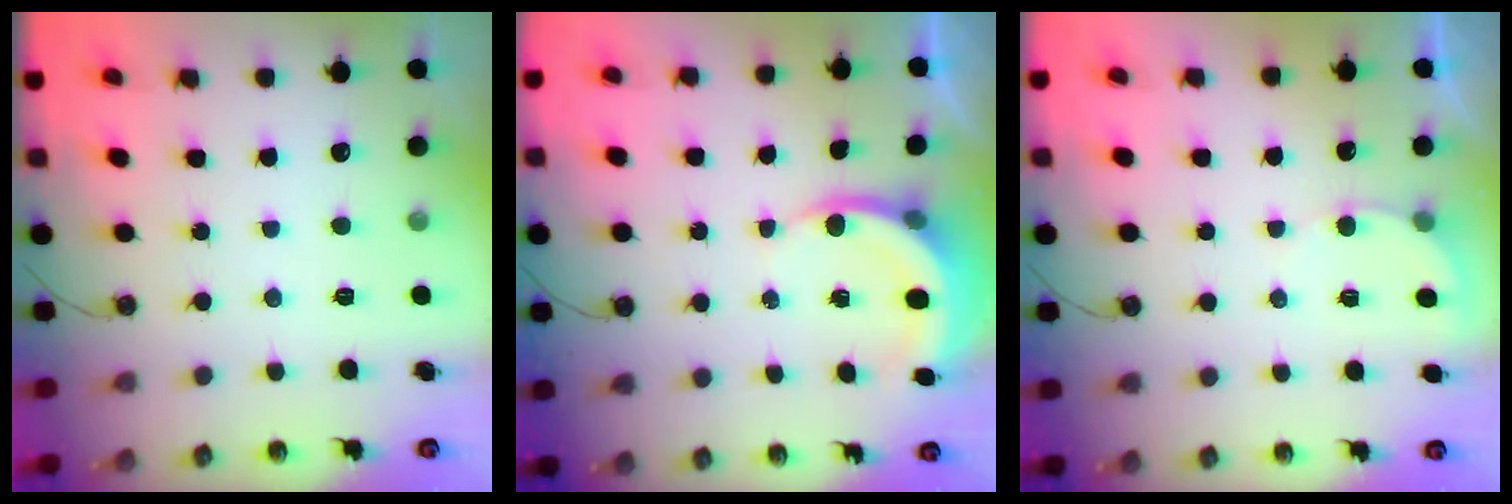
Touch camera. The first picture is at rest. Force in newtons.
{"total": 4.6, "press": 4.6, "slide": 0.4}
{"total": 3.5, "press": 3.5, "slide": 0.3}